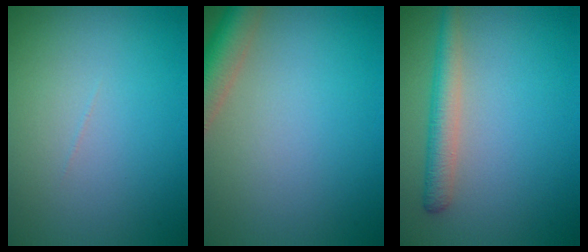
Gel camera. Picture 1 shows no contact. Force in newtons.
{"total": 4.6, "press": 4.6, "slide": 0.5}
{"total": 2.8, "press": 2.8, "slide": 0.1}